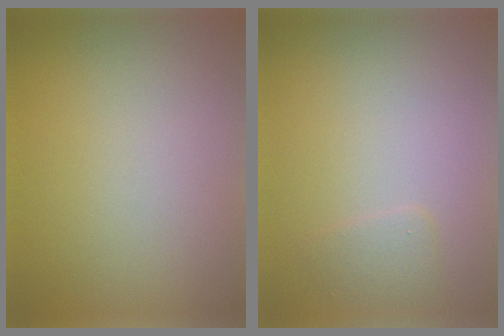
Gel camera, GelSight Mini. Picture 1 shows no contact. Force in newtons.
{"total": 1.1, "press": 1.1, "slide": 0.2}